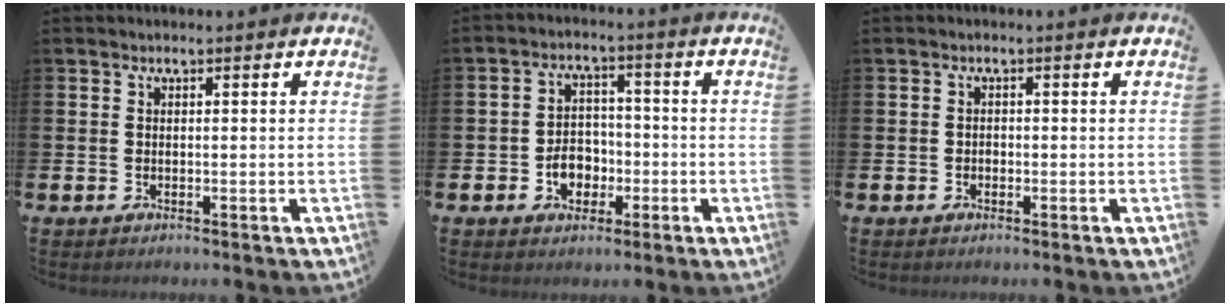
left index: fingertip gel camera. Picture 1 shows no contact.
{"total": 4.6, "force": [-1.6, 3.7, 2.2], "torque": [-0.032, 0.001, -0.037]}
{"total": 0.8, "force": [-0.5, 0.6, 0.1], "torque": [-0.002, 0.003, -0.011]}